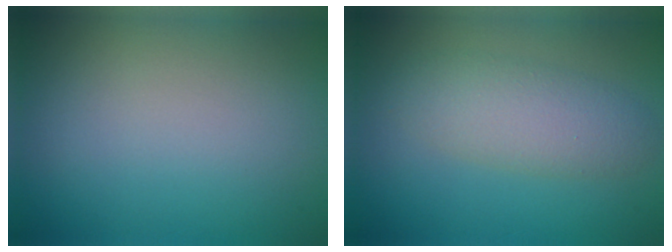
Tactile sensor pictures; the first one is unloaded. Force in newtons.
{"total": 3.9, "press": 3.9, "slide": 0.1}